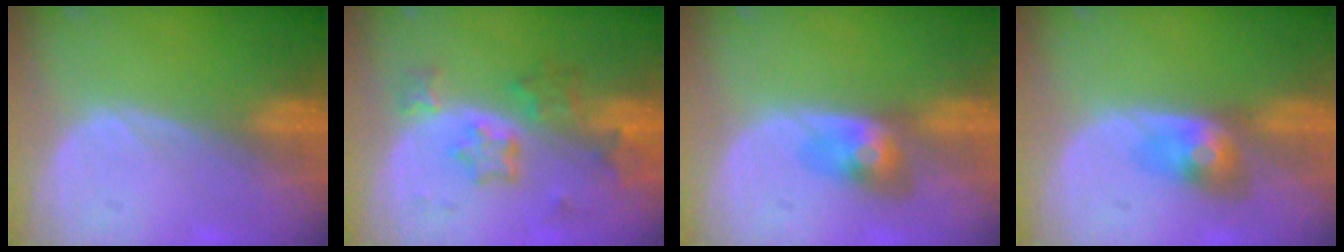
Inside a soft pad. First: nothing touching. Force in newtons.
{"total": 7.1, "press": 6.3, "slide": 3.3}
{"total": 3.9, "press": 3.9, "slide": 0.3}
{"total": 4.0, "press": 4.0, "slide": 0.3}